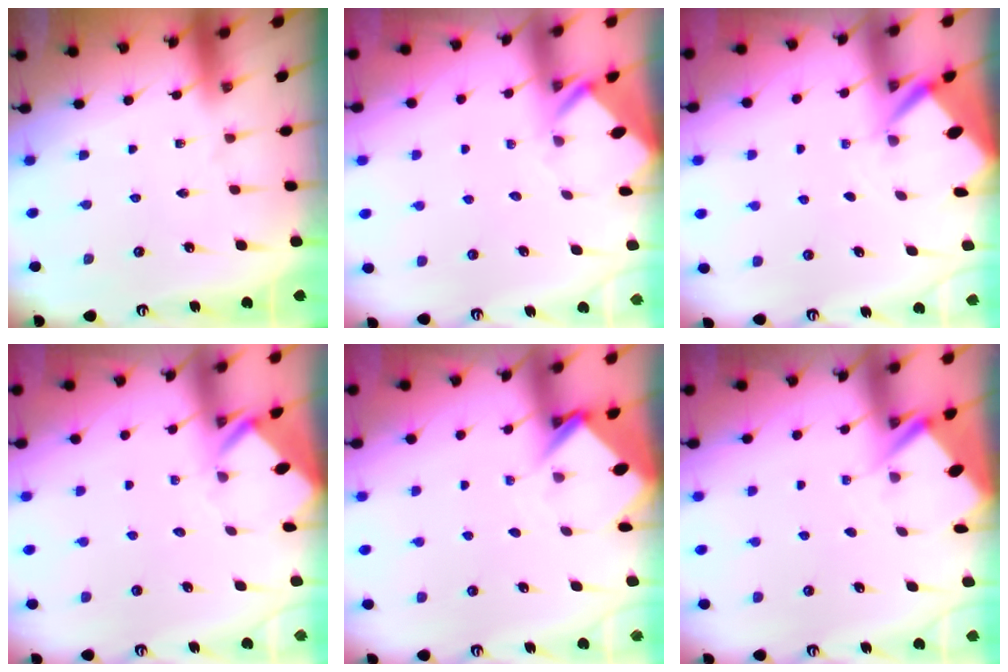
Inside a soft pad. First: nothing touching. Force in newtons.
{"total": 3.5, "press": 3.5, "slide": 0.1}
{"total": 2.7, "press": 2.7, "slide": 0.2}
{"total": 3.7, "press": 3.7, "slide": 0.2}
{"total": 3.7, "press": 3.7, "slide": 0.2}
{"total": 3.0, "press": 2.9, "slide": 0.4}